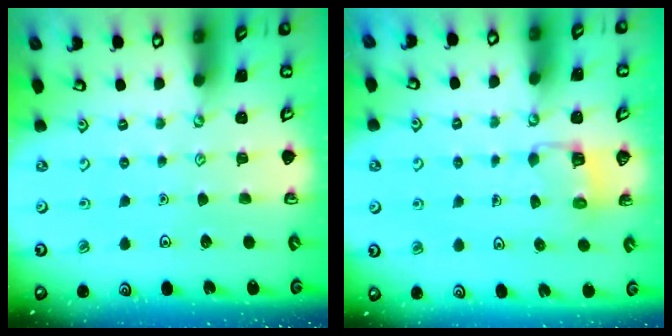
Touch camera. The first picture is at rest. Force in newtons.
{"total": 3.1, "press": 3.1, "slide": 0.3}